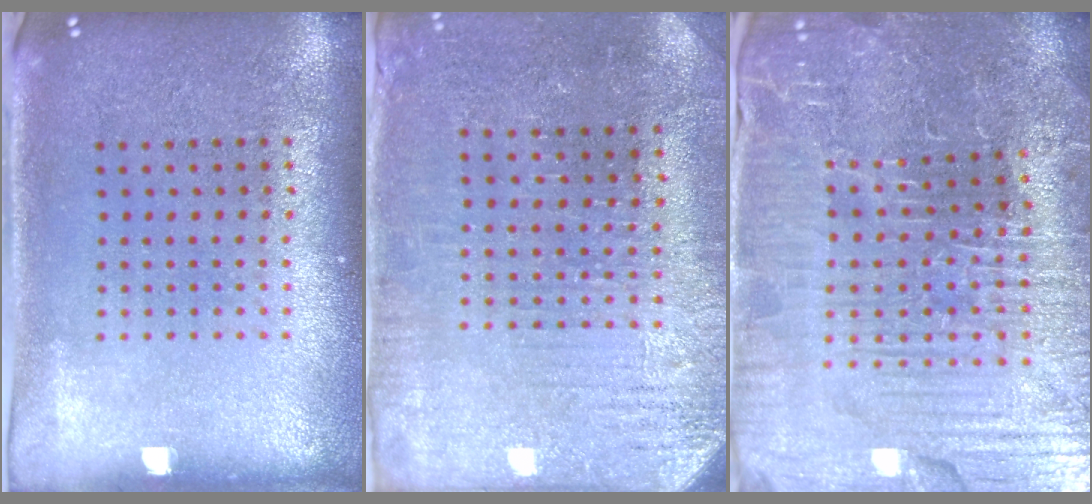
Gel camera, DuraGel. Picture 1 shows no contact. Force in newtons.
{"total": 3.0, "press": 2.9, "slide": 0.7}
{"total": 5.3, "press": 5.1, "slide": 1.4}